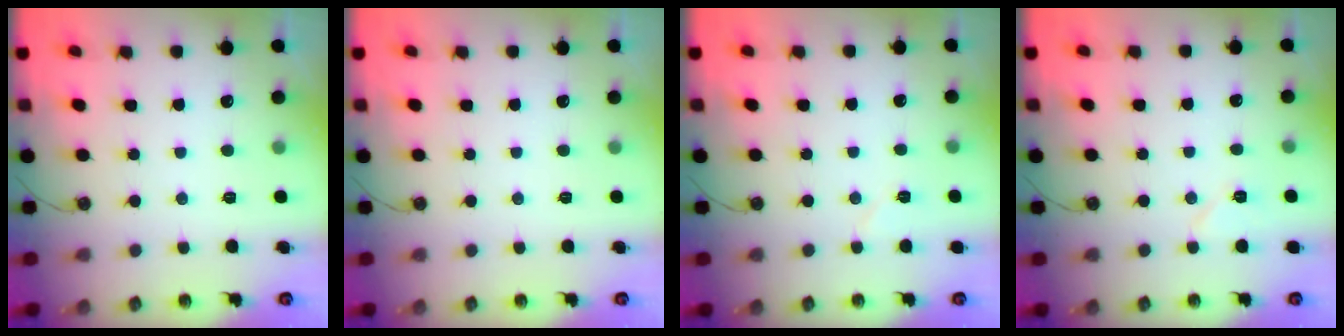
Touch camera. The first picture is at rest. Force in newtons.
{"total": 0.0}
{"total": 4.3, "press": 3.9, "slide": 1.8}
{"total": 6.1, "press": 5.5, "slide": 2.6}